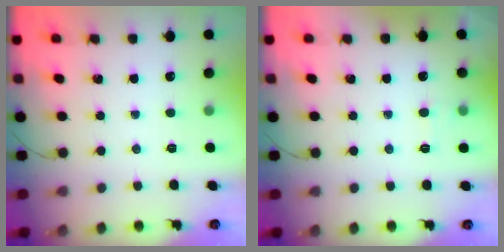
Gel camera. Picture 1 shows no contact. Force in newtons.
{"total": 5.6, "press": 5.3, "slide": 1.7}